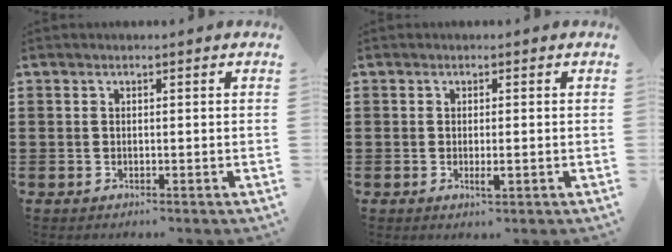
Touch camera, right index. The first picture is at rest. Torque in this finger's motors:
{"motor_torque": [0.07, 0.09, 0.04, 0.02]}